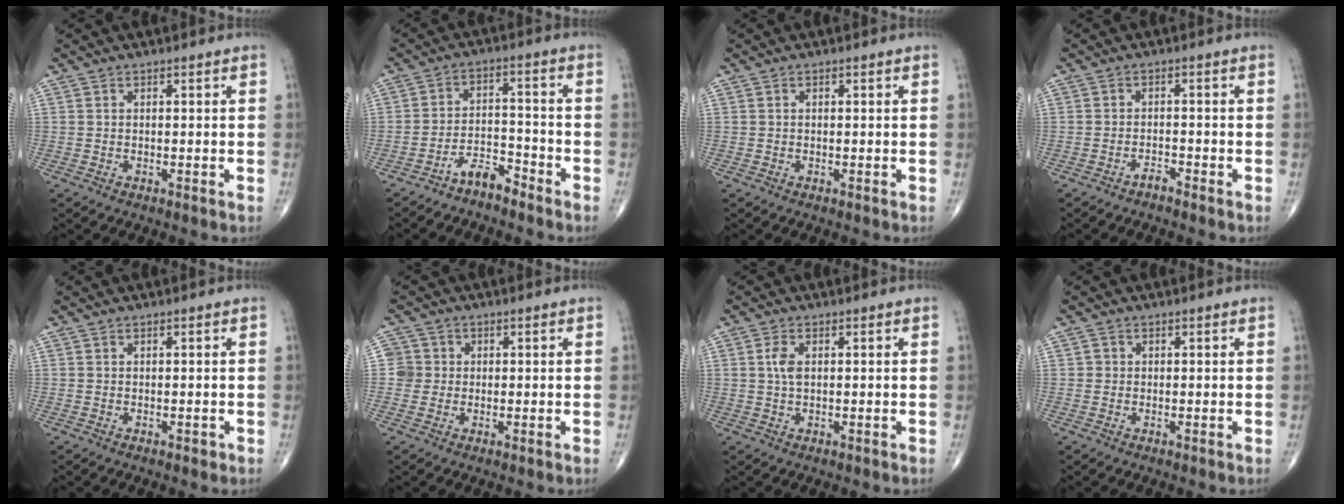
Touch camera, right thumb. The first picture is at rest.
{"total": 5.0, "force": [-4.3, 1.5, 2.0], "torque": [-0.026, 0.040, -0.082]}
{"total": 0.0}
{"total": 1.4, "force": [-1.3, 0.2, 0.4], "torque": [-0.007, 0.006, -0.025]}
{"total": 0.6, "force": [-0.2, 0.4, 0.3], "torque": [-0.002, 0.001, -0.004]}
{"total": 3.5, "force": [0.1, 3.5, 0.0], "torque": [0.030, 0.010, -0.004]}
{"total": 2.8, "force": [0.6, 1.4, 2.4], "torque": [-0.052, 0.004, 0.010]}
{"total": 1.0, "force": [0.0, 1.0, 0.2], "torque": [0.003, 0.003, 0.000]}